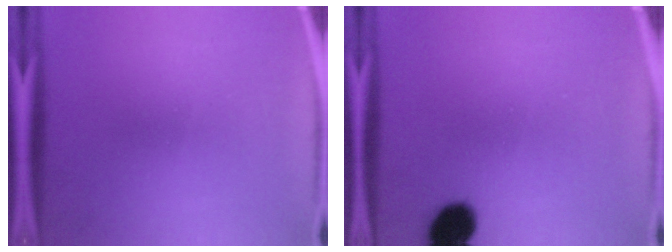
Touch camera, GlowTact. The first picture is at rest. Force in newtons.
{"total": 7.4}